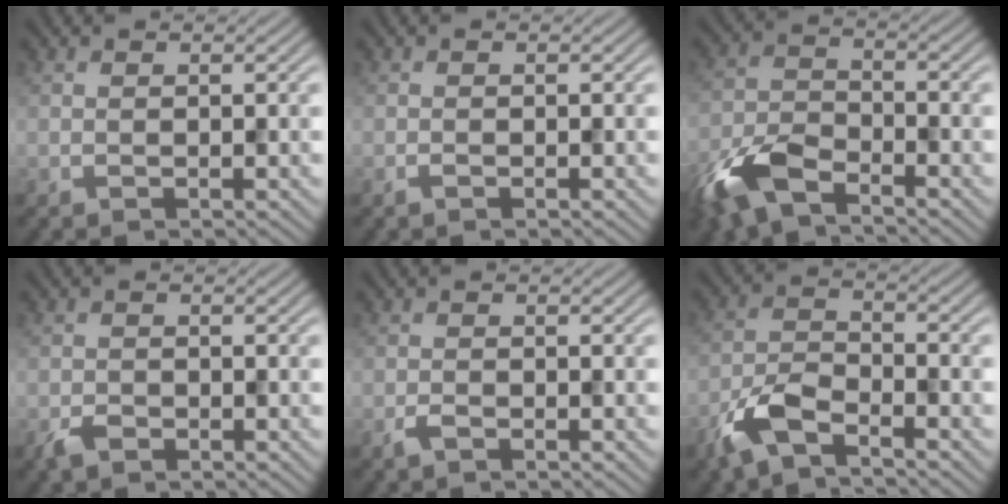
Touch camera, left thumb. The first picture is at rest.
{"total": 0.6, "force": [-0.4, 0.1, 0.4], "torque": [-0.008, 0.002, -0.007]}
{"total": 9.0, "force": [-6.2, 3.6, 5.5], "torque": [-0.125, -0.014, -0.139]}
{"total": 2.0, "force": [-1.3, 1.1, 1.0], "torque": [-0.022, -0.002, -0.029]}
{"total": 1.3, "force": [-0.9, 0.4, 0.8], "torque": [-0.019, 0.001, -0.019]}
{"total": 6.6, "force": [-4.5, 2.4, 4.1], "torque": [-0.093, -0.003, -0.104]}